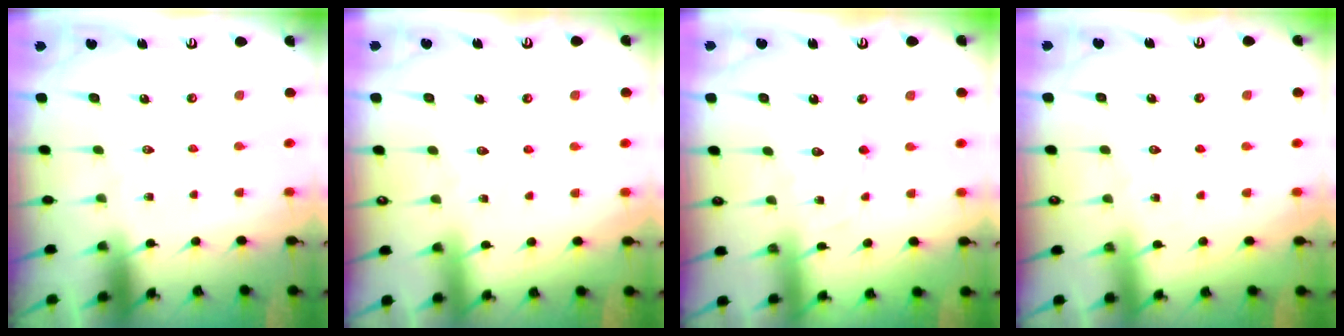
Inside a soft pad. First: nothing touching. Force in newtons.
{"total": 4.2, "press": 4.2, "slide": 0.4}
{"total": 5.2, "press": 5.2, "slide": 0.5}
{"total": 2.6, "press": 2.6, "slide": 0.4}